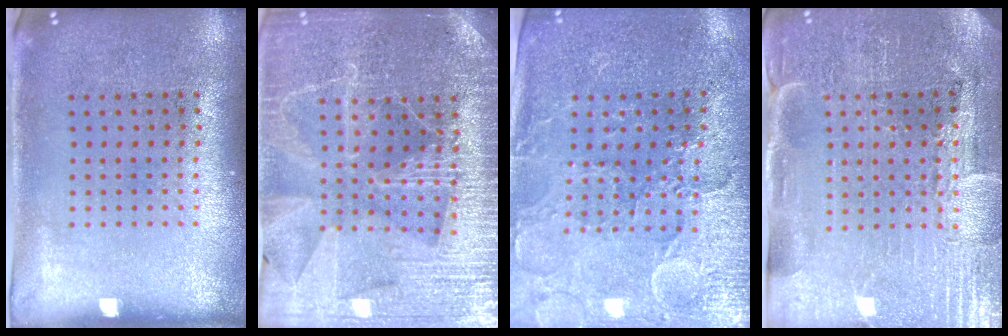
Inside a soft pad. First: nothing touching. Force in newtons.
{"total": 4.1, "press": 3.9, "slide": 1.3}
{"total": 3.4, "press": 3.3, "slide": 1.0}
{"total": 3.9, "press": 3.8, "slide": 1.1}